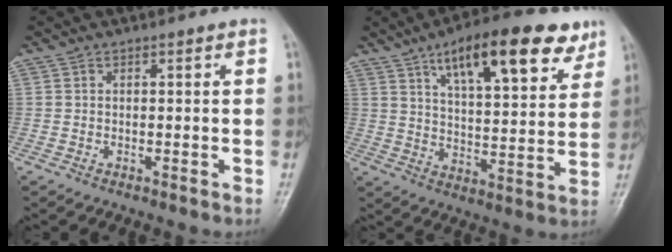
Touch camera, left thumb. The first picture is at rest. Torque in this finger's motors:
{"motor_torque": [0.85, 0.86, 1.48, -1.29, 0.20]}